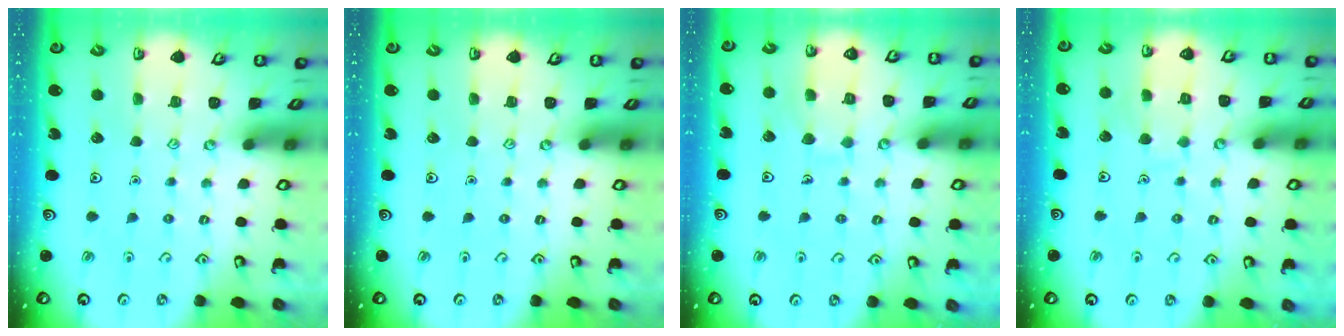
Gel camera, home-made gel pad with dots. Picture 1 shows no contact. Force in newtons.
{"total": 0.0}
{"total": 6.4, "press": 6.4, "slide": 0.6}
{"total": 5.7, "press": 5.7, "slide": 0.4}